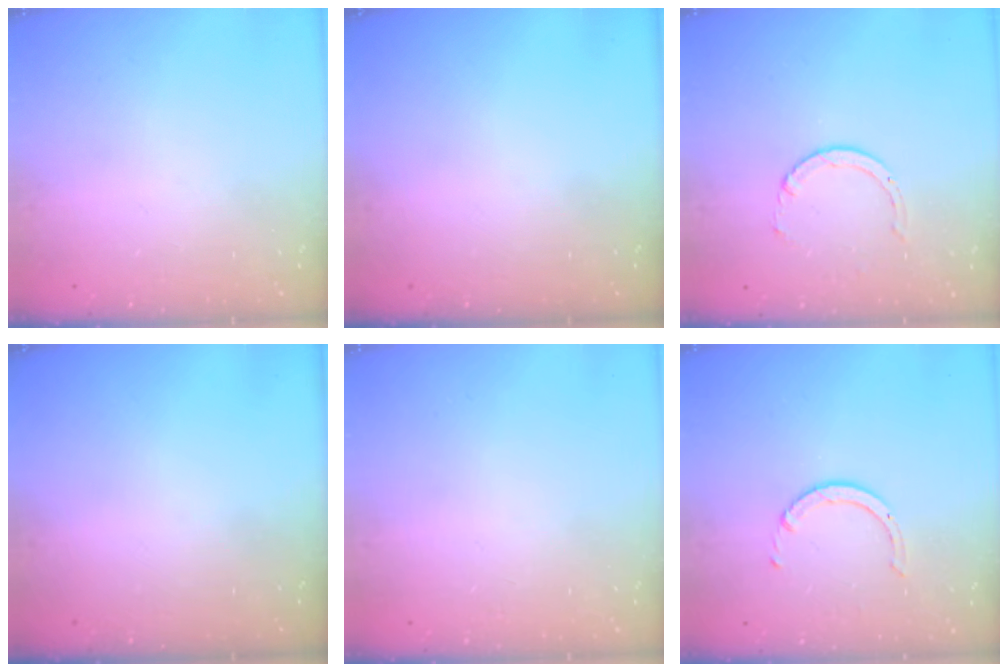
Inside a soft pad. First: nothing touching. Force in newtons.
{"total": 0.0}
{"total": 2.9, "press": 2.9, "slide": 0.4}
{"total": 0.0}
{"total": 2.5, "press": 2.5, "slide": 0.2}
{"total": 2.5, "press": 2.4, "slide": 0.3}